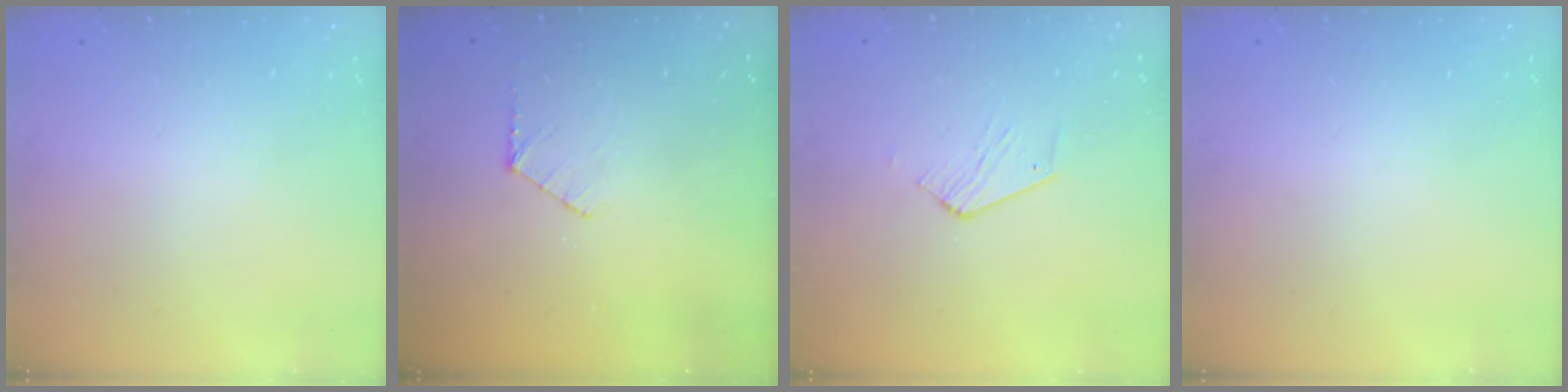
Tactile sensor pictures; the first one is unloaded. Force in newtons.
{"total": 4.9, "press": 4.8, "slide": 0.5}
{"total": 2.6, "press": 2.6, "slide": 0.2}
{"total": 0.0}